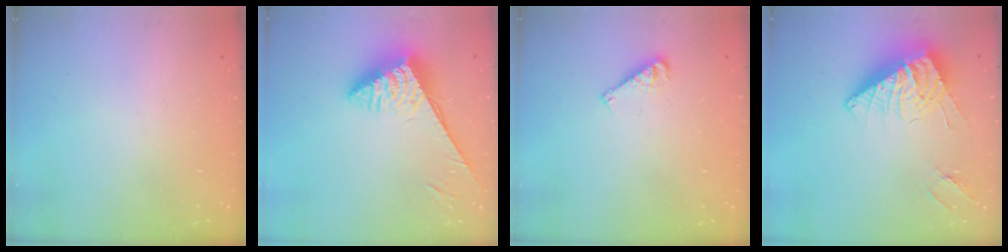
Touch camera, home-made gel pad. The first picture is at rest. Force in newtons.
{"total": 6.3, "press": 6.3, "slide": 0.4}
{"total": 5.4, "press": 5.4, "slide": 0.5}
{"total": 11.2, "press": 11.1, "slide": 1.6}